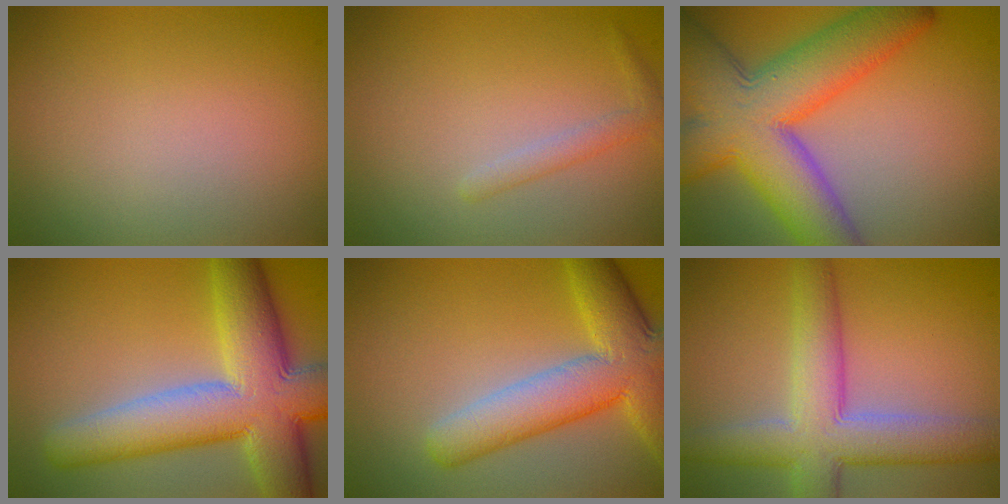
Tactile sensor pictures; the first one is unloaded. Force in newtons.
{"total": 1.5, "press": 1.5, "slide": 0.1}
{"total": 12.3, "press": 12.3, "slide": 0.7}
{"total": 12.2, "press": 12.2, "slide": 0.5}
{"total": 8.9, "press": 8.9, "slide": 0.4}
{"total": 8.0, "press": 8.0, "slide": 0.4}